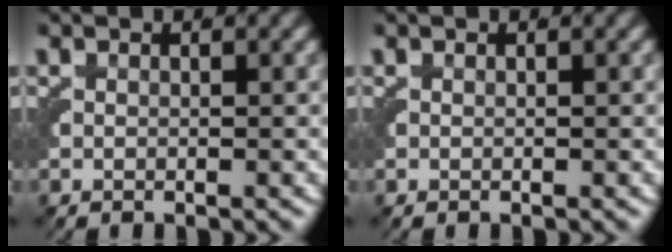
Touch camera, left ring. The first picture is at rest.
{"total": 0.0}